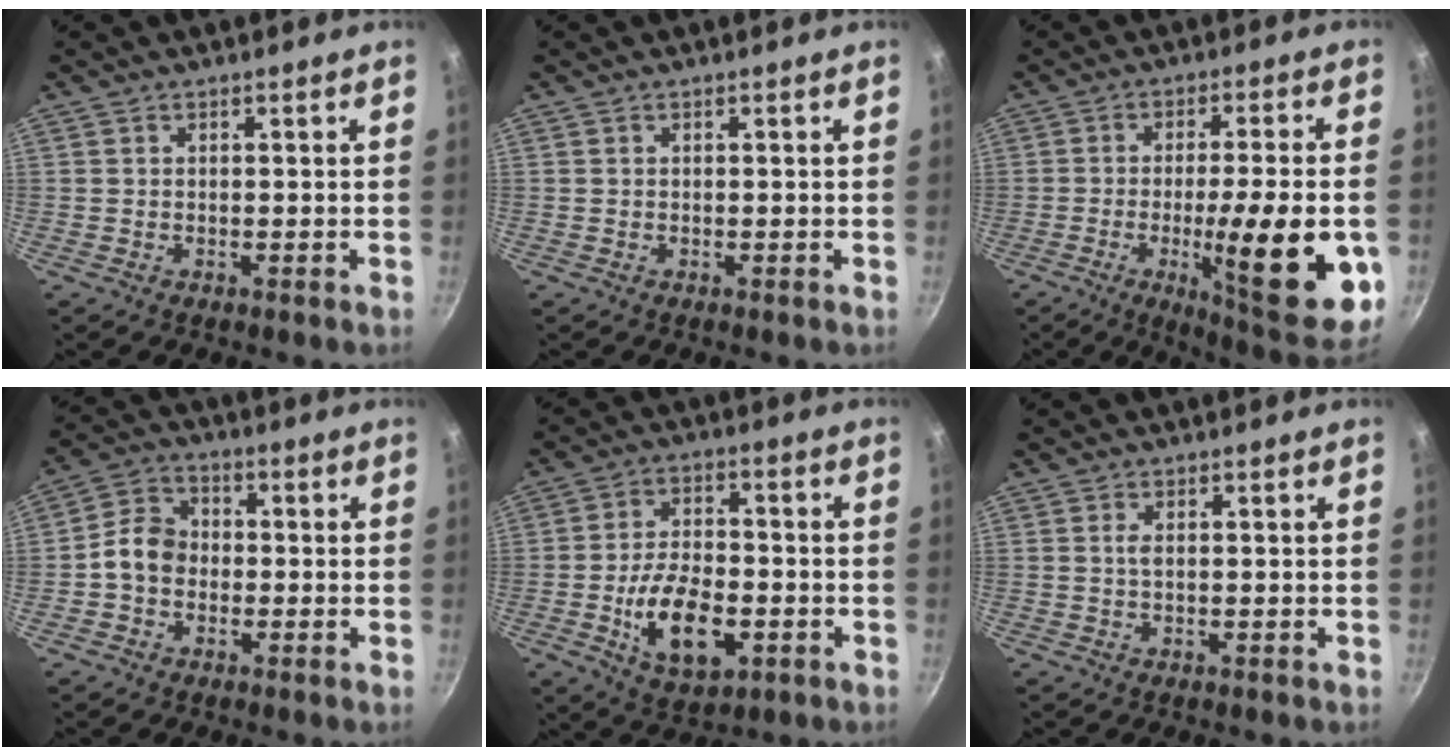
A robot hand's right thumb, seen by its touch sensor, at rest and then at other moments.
{"total": 0.0}
{"total": 21.1, "force": [-4.8, 4.4, 20.1], "torque": [-0.266, 0.003, -0.066]}
{"total": 6.9, "force": [-1.2, 5.6, 3.9], "torque": [-0.045, 0.025, -0.037]}
{"total": 13.5, "force": [-3.8, 7.3, 10.7], "torque": [-0.171, 0.016, -0.060]}
{"total": 1.2, "force": [0.2, 0.5, 1.1], "torque": [-0.021, 0.001, 0.002]}